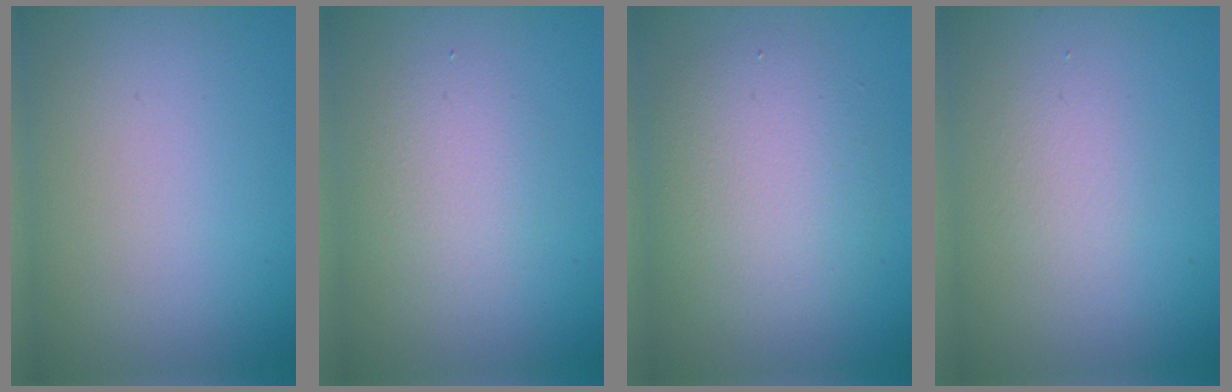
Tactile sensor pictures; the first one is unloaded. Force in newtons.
{"total": 2.4, "press": 2.4, "slide": 0.1}
{"total": 4.9, "press": 4.9, "slide": 0.4}
{"total": 1.3, "press": 1.3, "slide": 0.1}